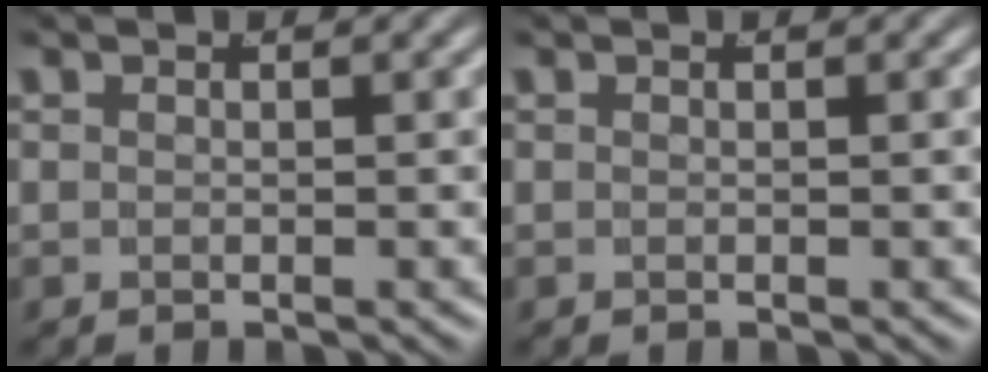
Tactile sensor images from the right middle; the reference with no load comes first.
{"total": 0.0}